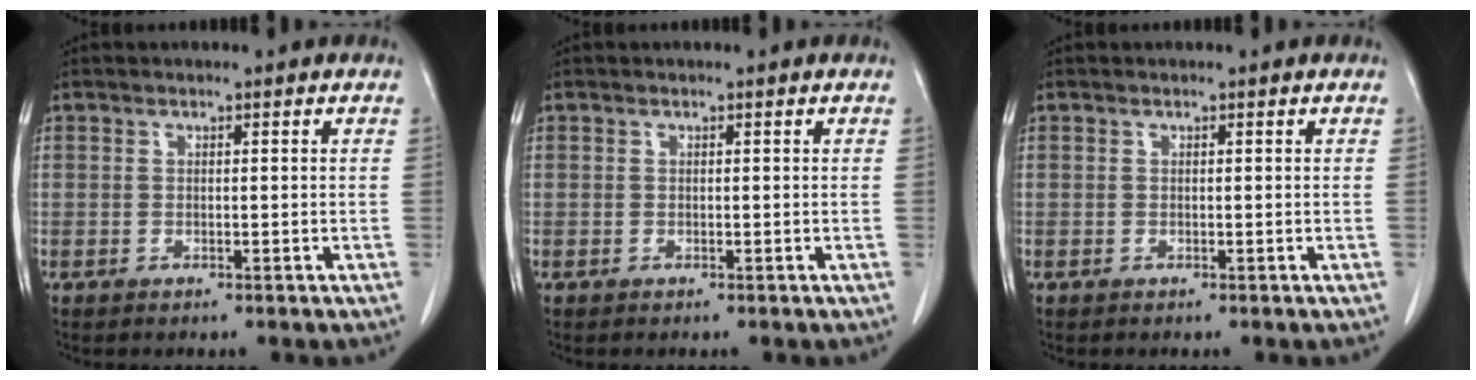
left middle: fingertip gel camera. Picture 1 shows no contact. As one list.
[{"total": 0.0}, {"total": 0.0}]